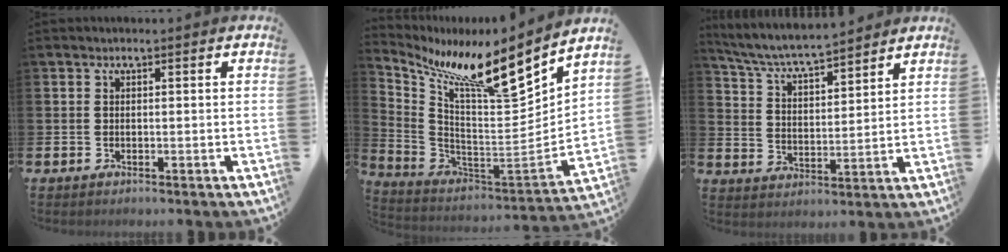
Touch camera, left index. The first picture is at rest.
{"total": 11.6, "force": [9.0, 1.3, 7.2], "torque": [-0.149, -0.072, 0.140]}
{"total": 6.1, "force": [5.9, 0.4, 1.6], "torque": [-0.060, -0.040, 0.101]}